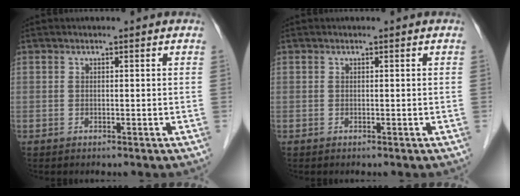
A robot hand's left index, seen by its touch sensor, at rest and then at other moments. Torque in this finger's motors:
{"motor_torque": [0.00, 0.00, -0.02, -0.01]}